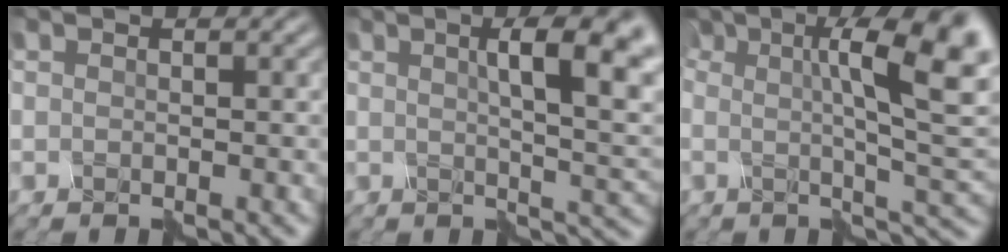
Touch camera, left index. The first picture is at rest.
{"total": 9.6, "force": [2.9, 3.2, 8.6], "torque": [-0.078, 0.023, 0.040]}
{"total": 9.4, "force": [2.7, 2.1, 8.7], "torque": [-0.113, 0.014, 0.047]}